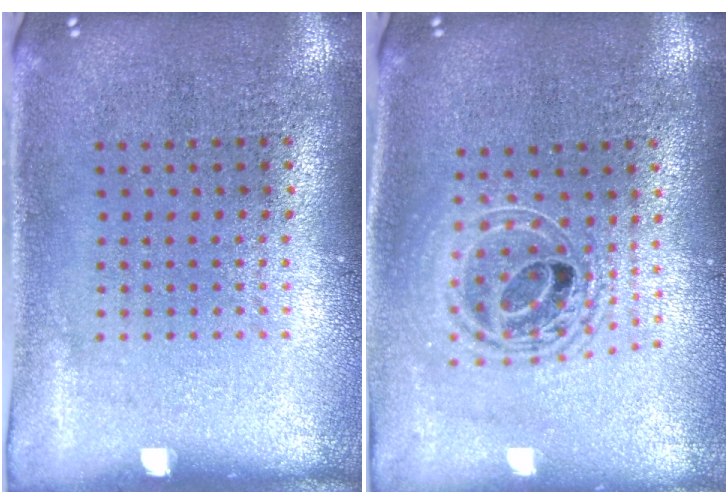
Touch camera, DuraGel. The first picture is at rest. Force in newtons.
{"total": 1.8, "press": 1.4, "slide": 1.1}